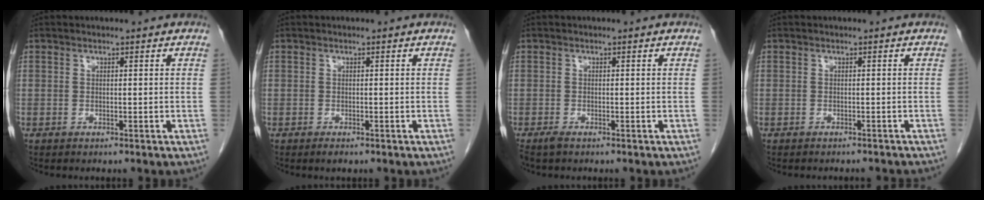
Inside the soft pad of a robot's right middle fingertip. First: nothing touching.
{"total": 1.0, "force": [-0.7, 0.3, 0.6], "torque": [-0.012, -0.001, -0.007]}
{"total": 1.5, "force": [-1.1, 0.4, 0.9], "torque": [-0.020, -0.005, -0.019]}
{"total": 5.0, "force": [-4.7, 1.0, 1.4], "torque": [-0.018, -0.009, -0.050]}